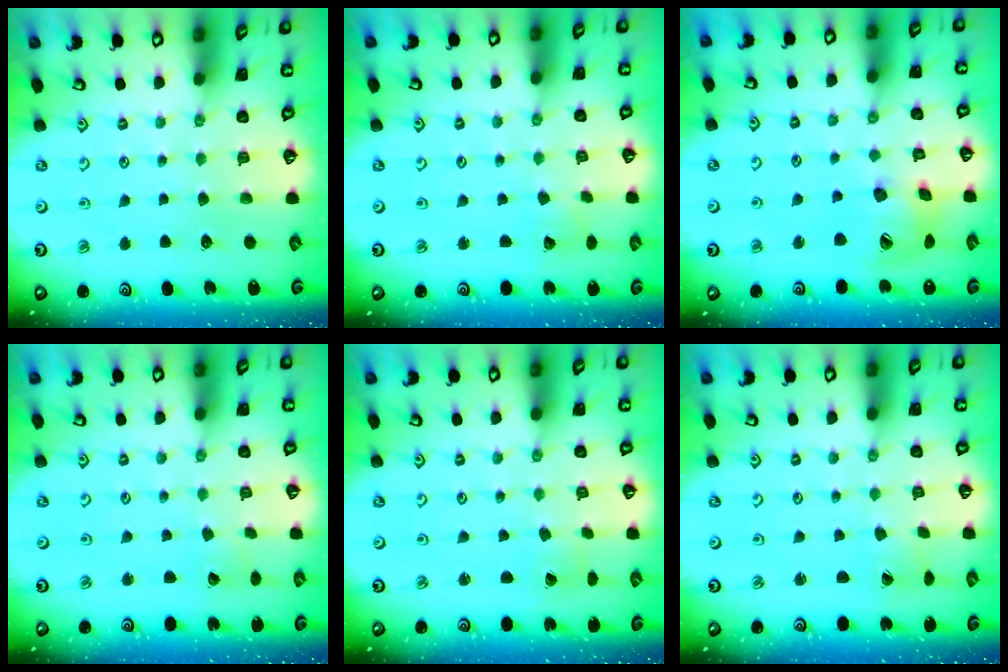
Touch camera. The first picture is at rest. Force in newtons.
{"total": 2.9, "press": 2.9, "slide": 0.2}
{"total": 15.5, "press": 15.3, "slide": 2.2}
{"total": 1.5, "press": 1.5, "slide": 0.2}
{"total": 0.7, "press": 0.7, "slide": 0.0}
{"total": 1.4, "press": 1.4, "slide": 0.3}